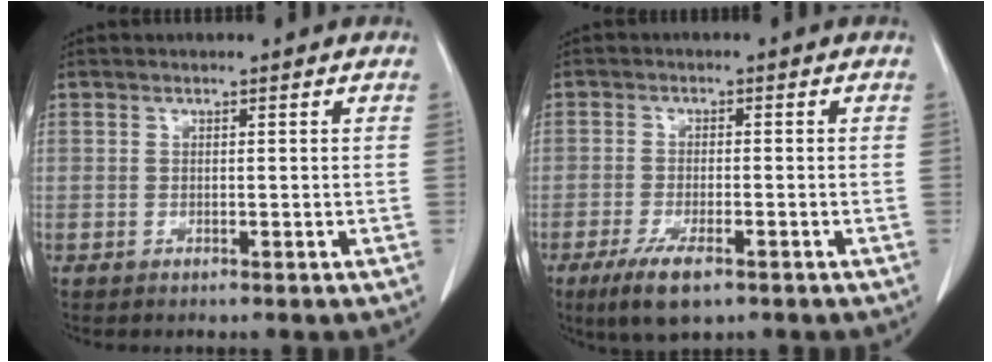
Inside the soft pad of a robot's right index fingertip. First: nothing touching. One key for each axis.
{"total": 6.2, "fx": -3.7, "fy": 1.9, "fz": 4.5, "tx": -0.083, "ty": -0.012, "tz": -0.061}